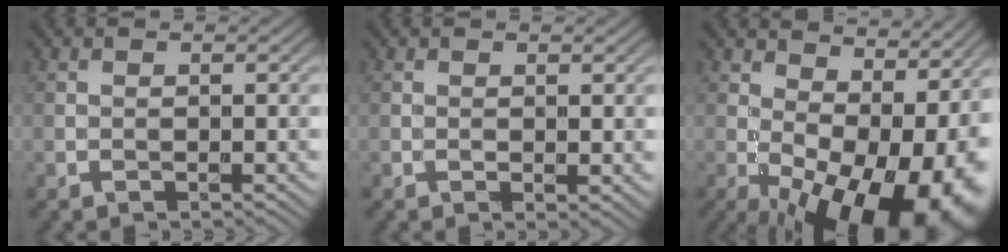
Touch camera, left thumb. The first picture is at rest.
{"total": 1.1, "force": [0.2, 0.5, 1.0], "torque": [-0.015, -0.005, 0.004]}
{"total": 18.3, "force": [-0.6, 9.6, 15.6], "torque": [-0.198, -0.012, 0.021]}